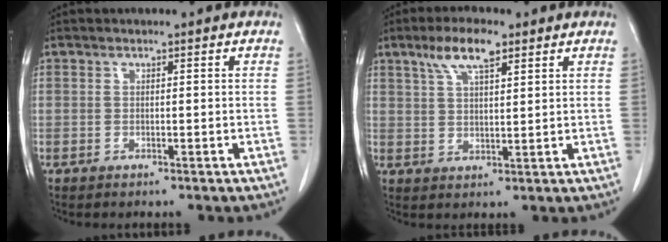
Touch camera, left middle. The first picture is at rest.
{"total": 6.5, "force": [4.1, 1.6, 4.8], "torque": [-0.099, 0.011, 0.075]}